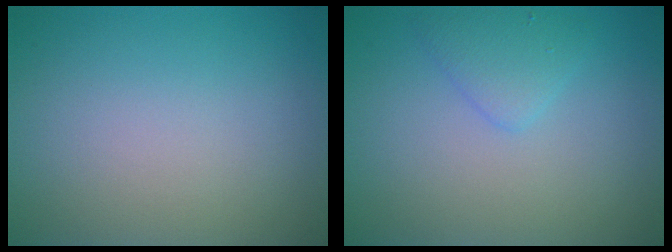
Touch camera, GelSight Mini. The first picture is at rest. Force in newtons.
{"total": 1.9, "press": 1.9, "slide": 0.0}